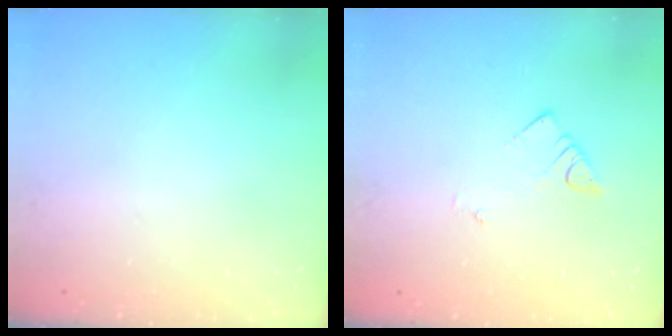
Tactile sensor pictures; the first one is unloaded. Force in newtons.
{"total": 2.5, "press": 2.5, "slide": 0.2}